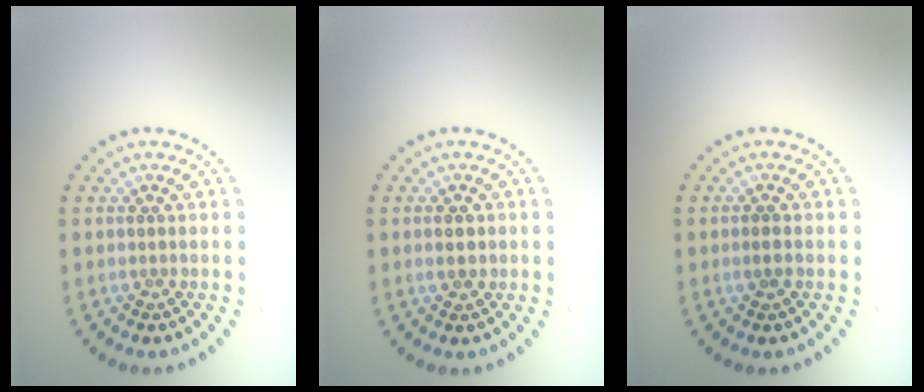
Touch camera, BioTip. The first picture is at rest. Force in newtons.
{"total": 1.2, "press": 1.2, "slide": 0.0}
{"total": 0.9, "press": 0.9, "slide": 0.1}